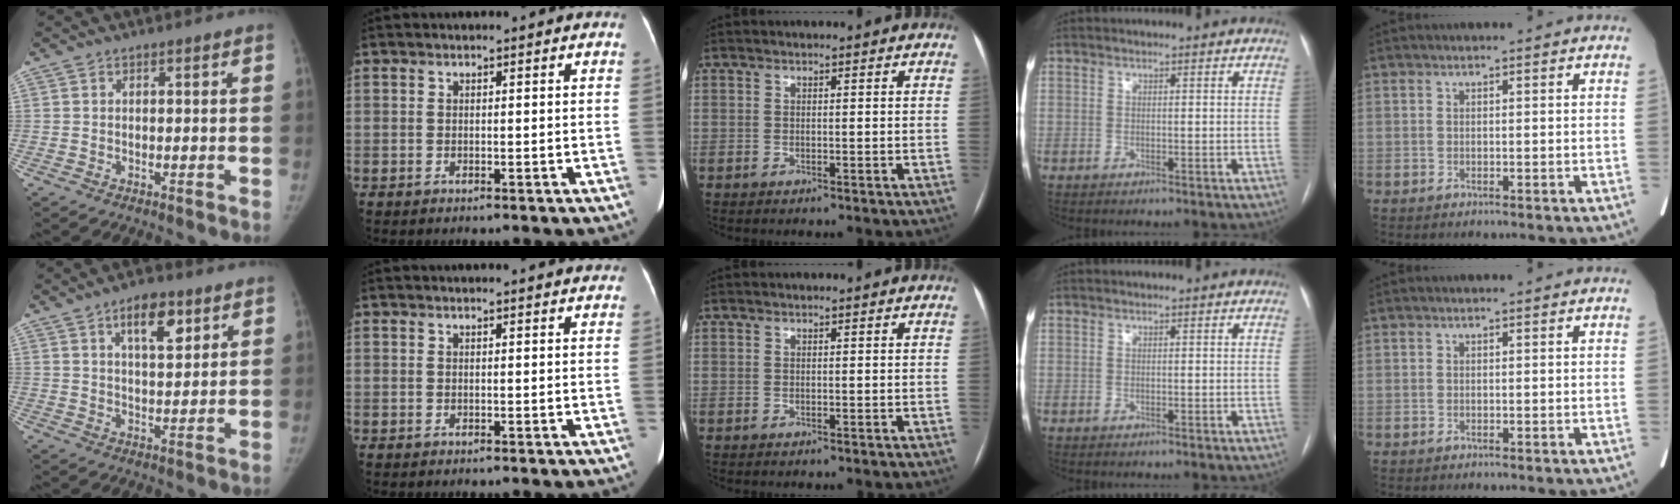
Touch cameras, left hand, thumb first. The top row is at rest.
{"thumb": {"total": 8.3, "force": [4.3, 3.7, 6.0], "torque": [-0.072, -0.022, 0.066]}, "index": {"total": 6.2, "force": [5.9, 0.8, 1.7], "torque": [-0.015, 0.016, 0.055]}}